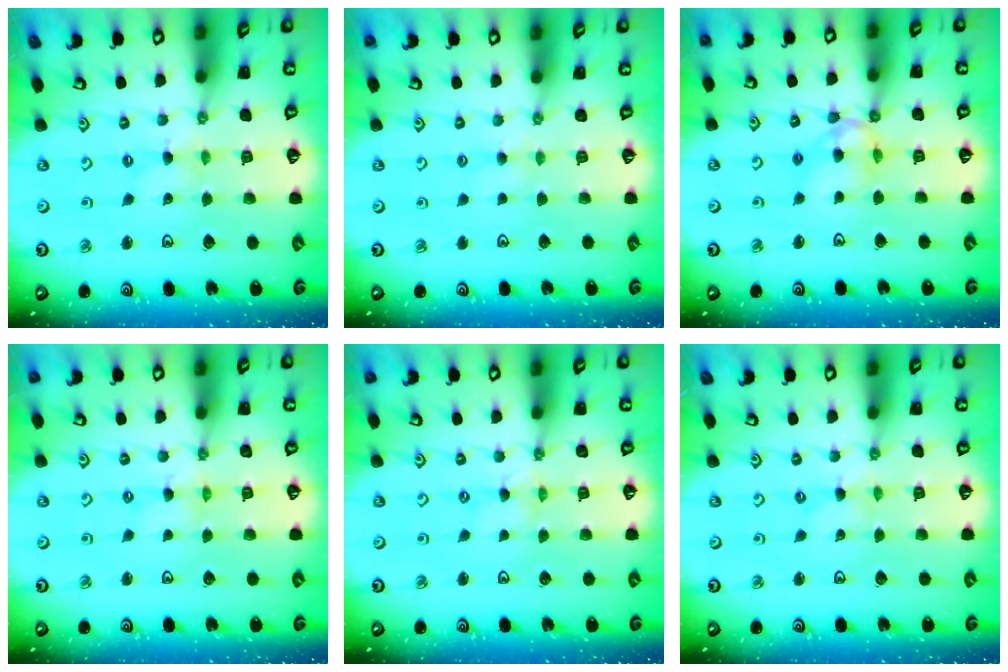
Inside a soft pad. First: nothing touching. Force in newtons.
{"total": 1.8, "press": 1.8, "slide": 0.3}
{"total": 10.6, "press": 10.5, "slide": 1.1}
{"total": 0.0}
{"total": 0.0}
{"total": 0.0}